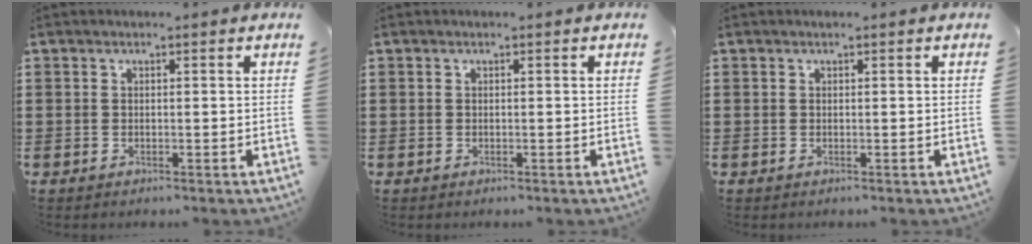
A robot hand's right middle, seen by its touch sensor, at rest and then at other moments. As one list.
[{"total": 0.0}, {"total": 0.0}]